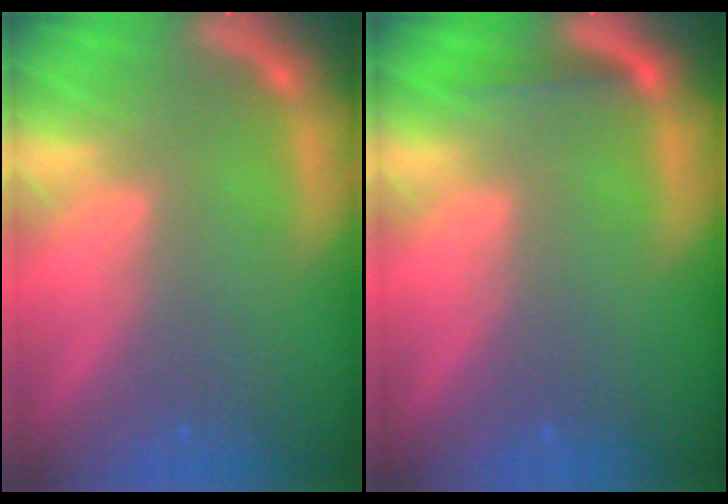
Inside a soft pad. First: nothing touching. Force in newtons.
{"total": 1.4}